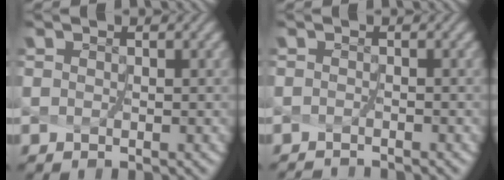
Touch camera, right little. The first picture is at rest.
{"total": 1.7, "force": [-1.5, -0.5, -0.3], "torque": [-0.002, -0.013, -0.027]}